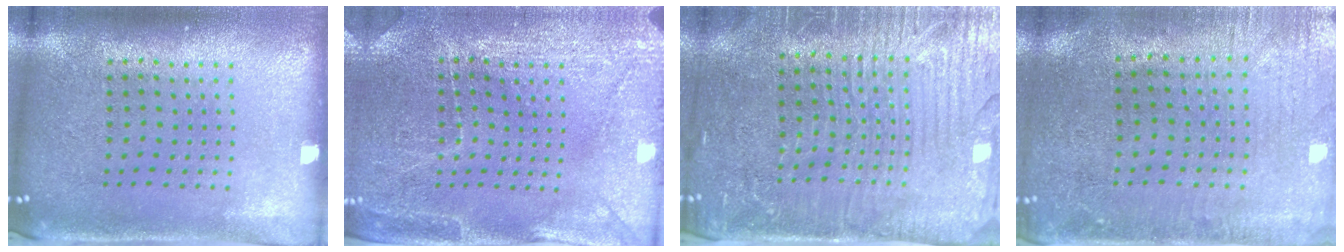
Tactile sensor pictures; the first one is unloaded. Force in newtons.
{"total": 2.9, "press": 2.9, "slide": 0.2}
{"total": 4.3, "press": 3.9, "slide": 1.6}
{"total": 0.5, "press": 0.3, "slide": 0.5}